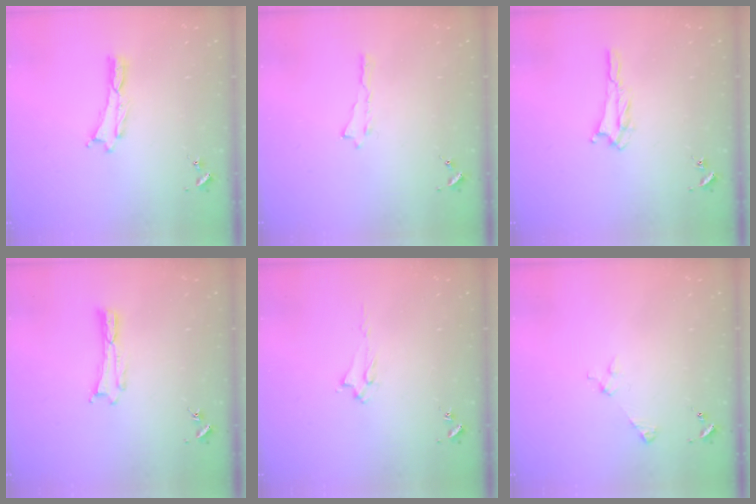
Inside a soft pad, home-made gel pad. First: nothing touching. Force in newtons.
{"total": 0.0}
{"total": 2.3, "press": 2.2, "slide": 0.4}
{"total": 0.0}
{"total": 1.9, "press": 1.8, "slide": 0.4}
{"total": 2.9, "press": 2.9, "slide": 0.3}